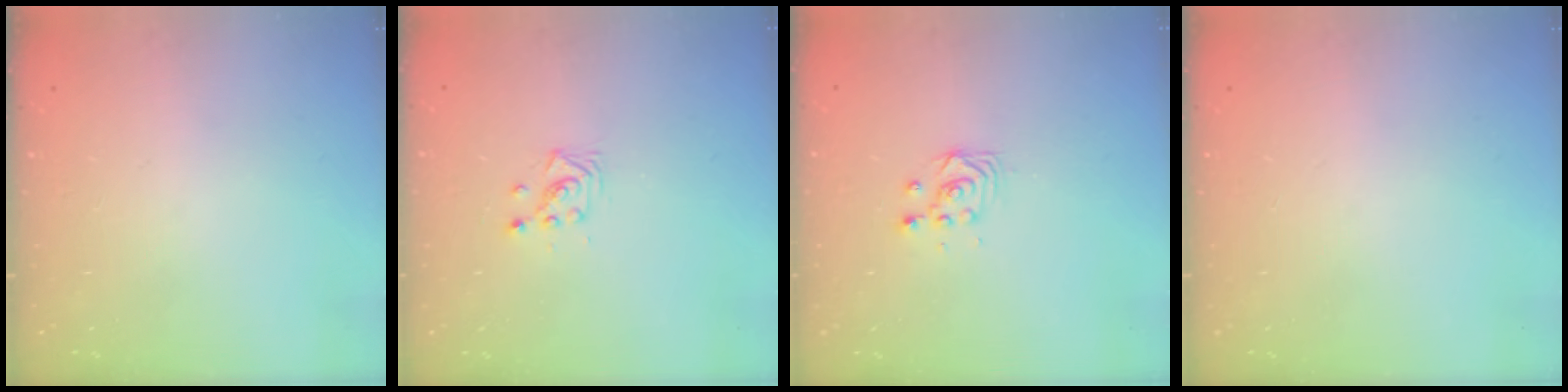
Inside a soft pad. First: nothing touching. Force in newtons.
{"total": 3.7, "press": 3.7, "slide": 0.1}
{"total": 3.4, "press": 3.4, "slide": 0.2}
{"total": 0.0}